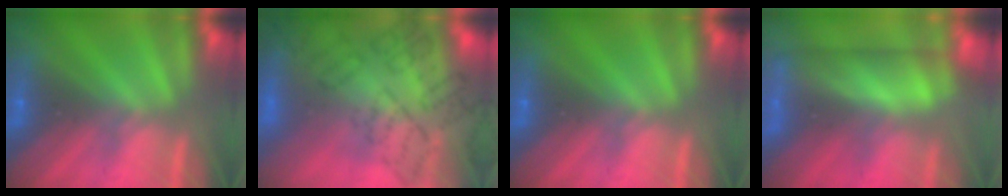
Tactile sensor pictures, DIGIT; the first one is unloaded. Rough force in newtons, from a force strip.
{"total": 8.7}
{"total": 0.0}
{"total": 4.4}